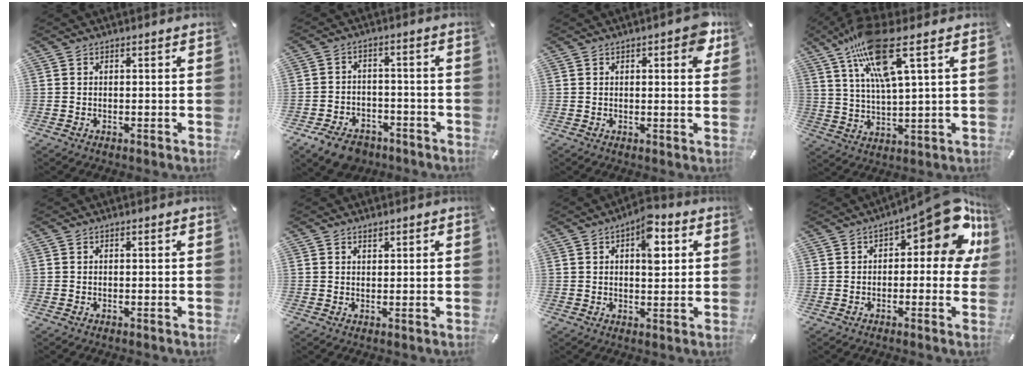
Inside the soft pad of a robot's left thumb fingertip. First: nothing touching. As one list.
[{"total": 7.2, "force": [-5.2, 4.1, 2.7], "torque": [-0.050, 0.031, -0.097]}, {"total": 4.8, "force": [2.2, 2.1, 3.8], "torque": [-0.048, -0.004, 0.031]}, {"total": 15.4, "force": [8.6, 3.5, 12.4], "torque": [-0.257, -0.026, 0.144]}, {"total": 0.0}, {"total": 1.1, "force": [0.9, 0.6, 0.3], "torque": [-0.006, -0.002, 0.018]}, {"total": 10.1, "force": [3.7, 5.6, 7.5], "torque": [-0.087, -0.015, 0.057]}, {"total": 14.3, "force": [6.0, 5.9, 11.5], "torque": [-0.141, -0.048, 0.097]}]